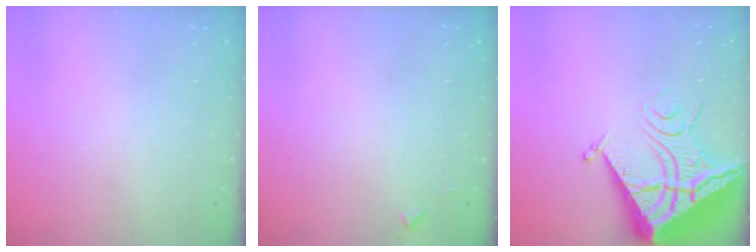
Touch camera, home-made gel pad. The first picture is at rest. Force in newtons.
{"total": 3.8, "press": 3.7, "slide": 0.6}
{"total": 12.7, "press": 12.6, "slide": 1.2}